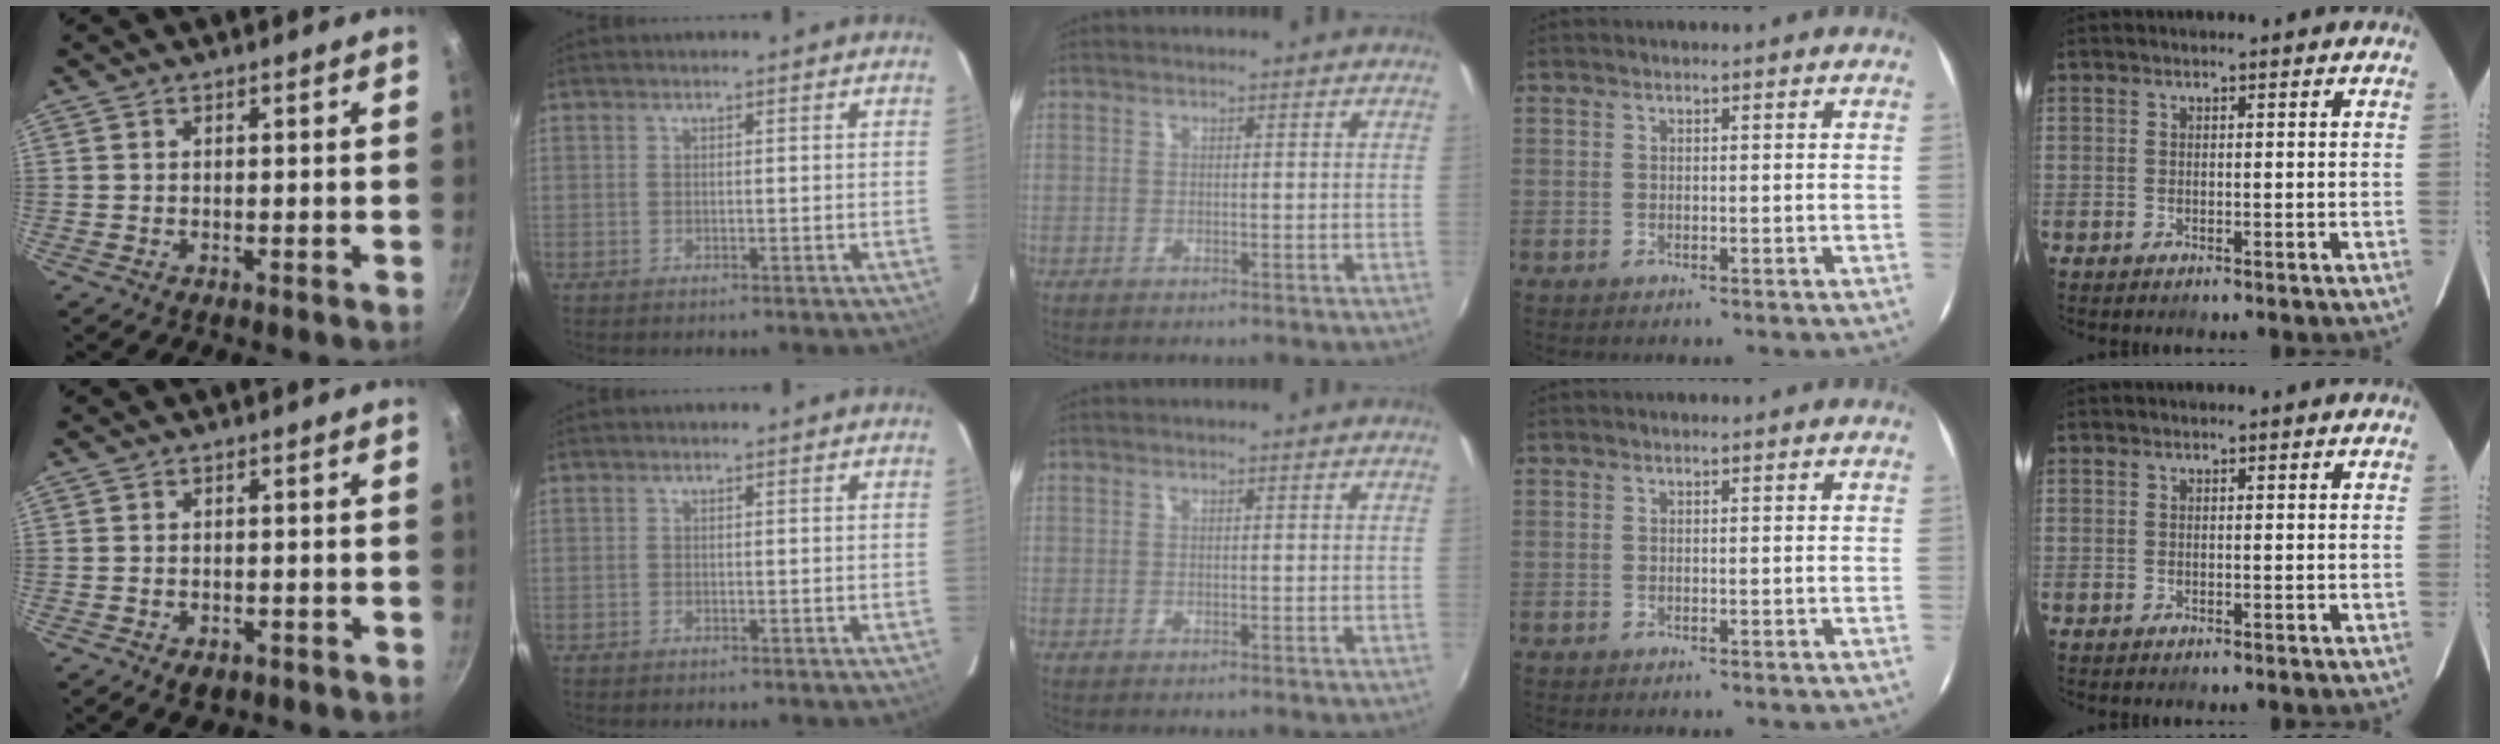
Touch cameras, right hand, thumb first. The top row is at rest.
{"thumb": {"total": 2.9, "force": [-1.4, 1.9, 1.6], "torque": [-0.022, 0.008, -0.011]}}